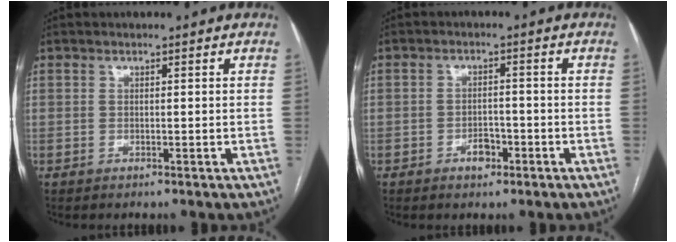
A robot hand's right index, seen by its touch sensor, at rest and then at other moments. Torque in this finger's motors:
{"motor_torque": [0.40, -0.16, 0.08, 0.04]}